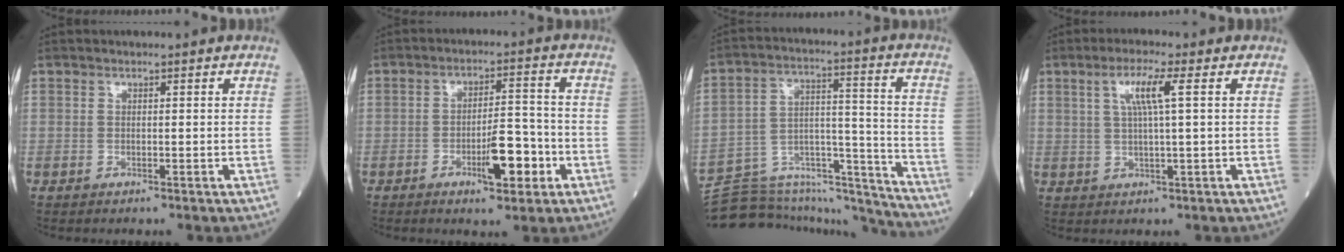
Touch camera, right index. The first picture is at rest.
{"total": 7.1, "force": [-2.9, 1.8, 6.3], "torque": [-0.102, 0.003, -0.041]}
{"total": 19.3, "force": [-18.8, 3.1, 3.3], "torque": [-0.056, 0.057, -0.281]}
{"total": 5.0, "force": [1.7, -0.3, 4.7], "torque": [-0.093, 0.006, 0.034]}